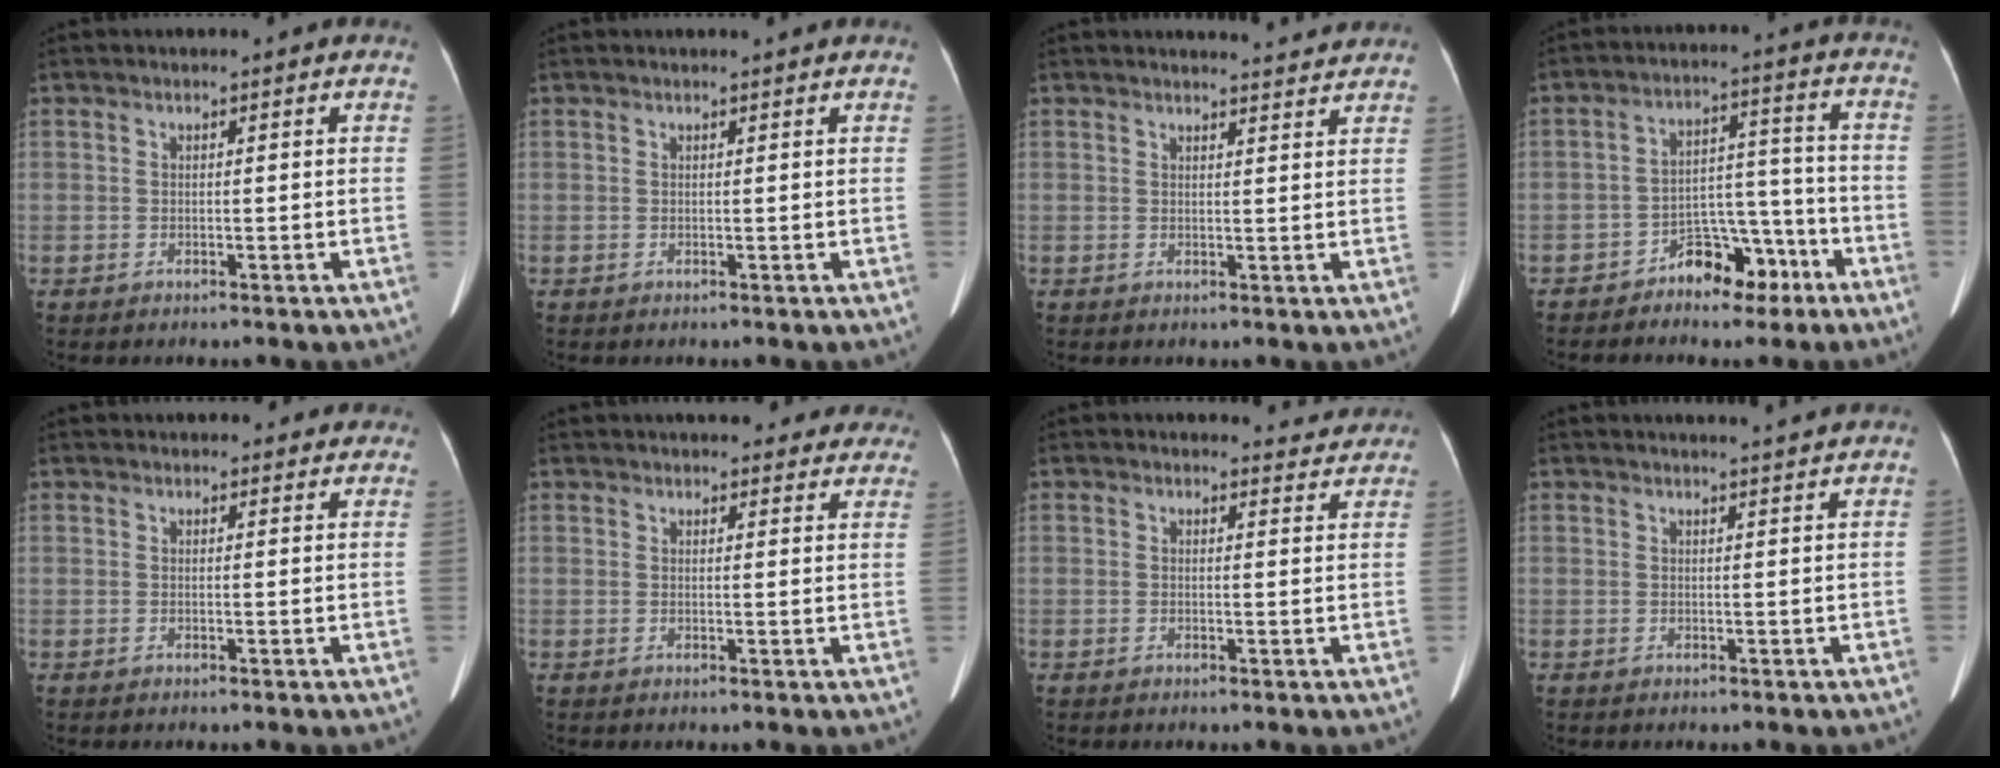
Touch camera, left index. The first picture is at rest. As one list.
[{"total": 1.8, "force": [1.8, 0.1, 0.5], "torque": [-0.009, 0.010, 0.020]}, {"total": 4.3, "force": [4.3, 0.2, 0.5], "torque": [-0.014, 0.001, 0.046]}, {"total": 7.3, "force": [-4.9, 3.9, 3.6], "torque": [-0.057, 0.032, -0.074]}, {"total": 7.6, "force": [6.9, 2.6, 1.8], "torque": [0.003, 0.022, 0.072]}, {"total": 14.8, "force": [13.4, 4.2, 4.7], "torque": [-0.030, 0.015, 0.148]}, {"total": 3.8, "force": [3.6, 1.1, -0.3], "torque": [0.008, -0.007, 0.027]}, {"total": 4.8, "force": [4.6, -0.4, 1.4], "torque": [-0.019, 0.009, 0.051]}]